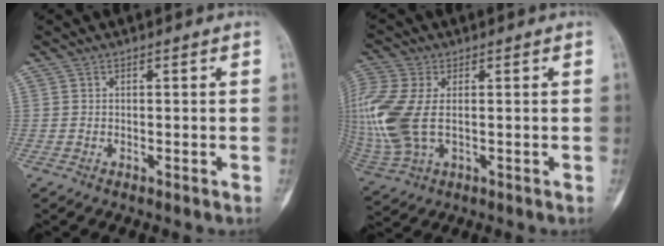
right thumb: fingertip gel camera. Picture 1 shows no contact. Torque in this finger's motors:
{"motor_torque": [0.72, 0.83, 0.52, -0.31, 0.36]}